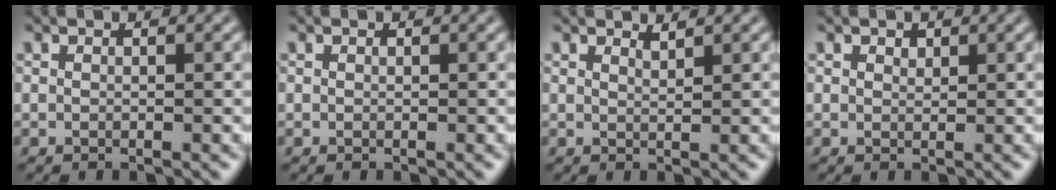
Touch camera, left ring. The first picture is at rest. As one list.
[{"total": 0.0}, {"total": 0.9, "force": [0.9, 0.0, 0.2], "torque": [-0.002, 0.000, 0.016]}, {"total": 0.7, "force": [0.5, 0.4, 0.2], "torque": [-0.004, -0.002, 0.008]}]